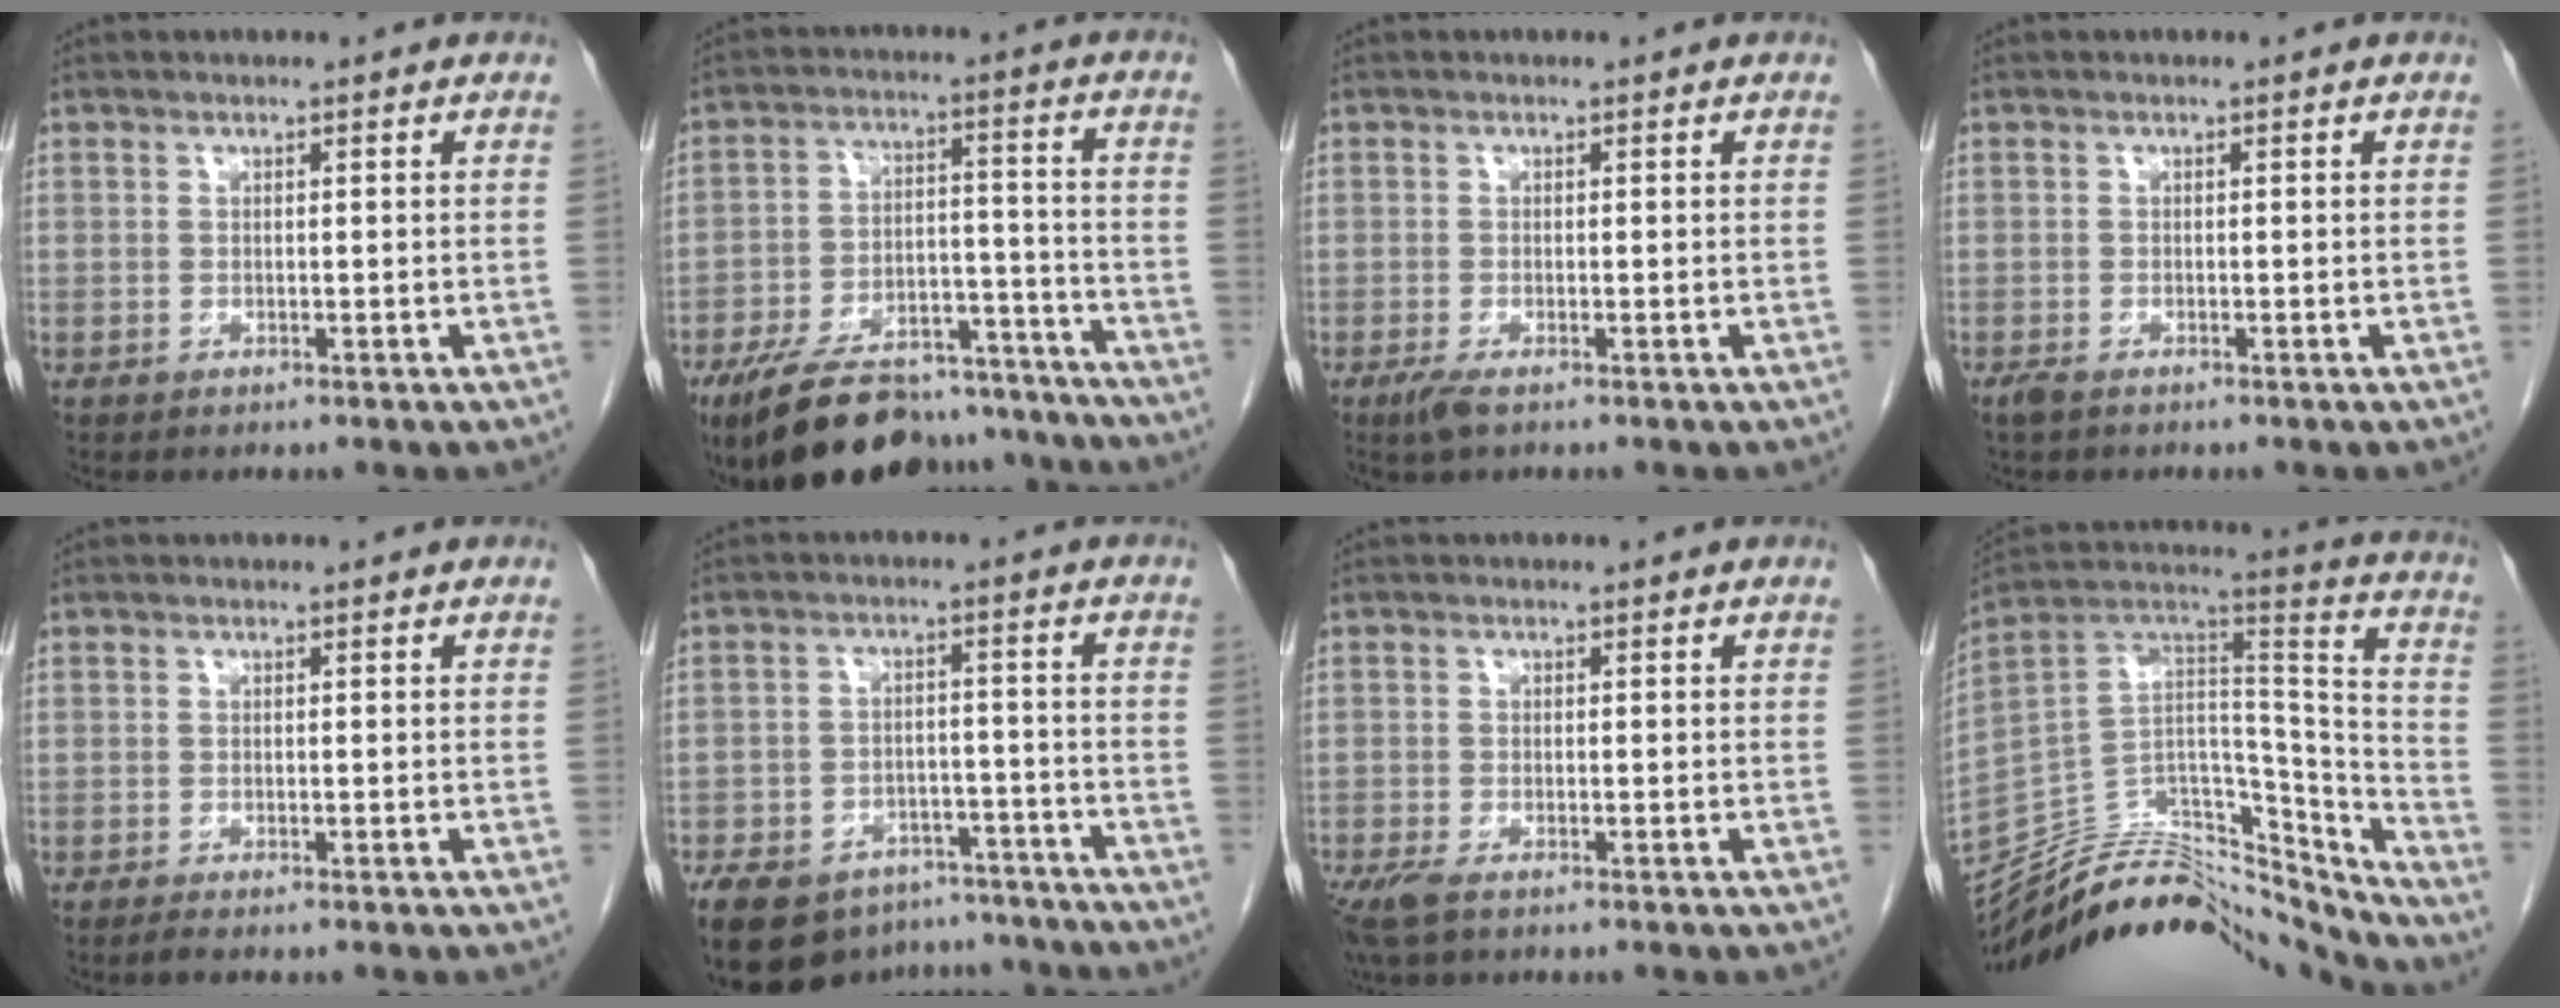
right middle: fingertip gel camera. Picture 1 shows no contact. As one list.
[{"total": 21.1, "force": [-18.1, 6.9, 8.3], "torque": [-0.134, 0.014, -0.268]}, {"total": 2.2, "force": [-1.4, 0.5, 1.6], "torque": [-0.039, -0.007, -0.026]}, {"total": 1.4, "force": [-1.1, 0.5, 0.7], "torque": [-0.021, -0.004, -0.017]}, {"total": 0.8, "force": [-0.7, -0.1, 0.5], "torque": [-0.014, -0.003, -0.014]}, {"total": 16.8, "force": [-12.8, 8.8, 6.2], "torque": [-0.144, 0.002, -0.177]}, {"total": 4.6, "force": [-3.3, 1.5, 2.9], "torque": [-0.062, -0.014, -0.056]}, {"total": 28.8, "force": [-26.4, 7.2, 8.9], "torque": [-0.138, 0.027, -0.406]}]